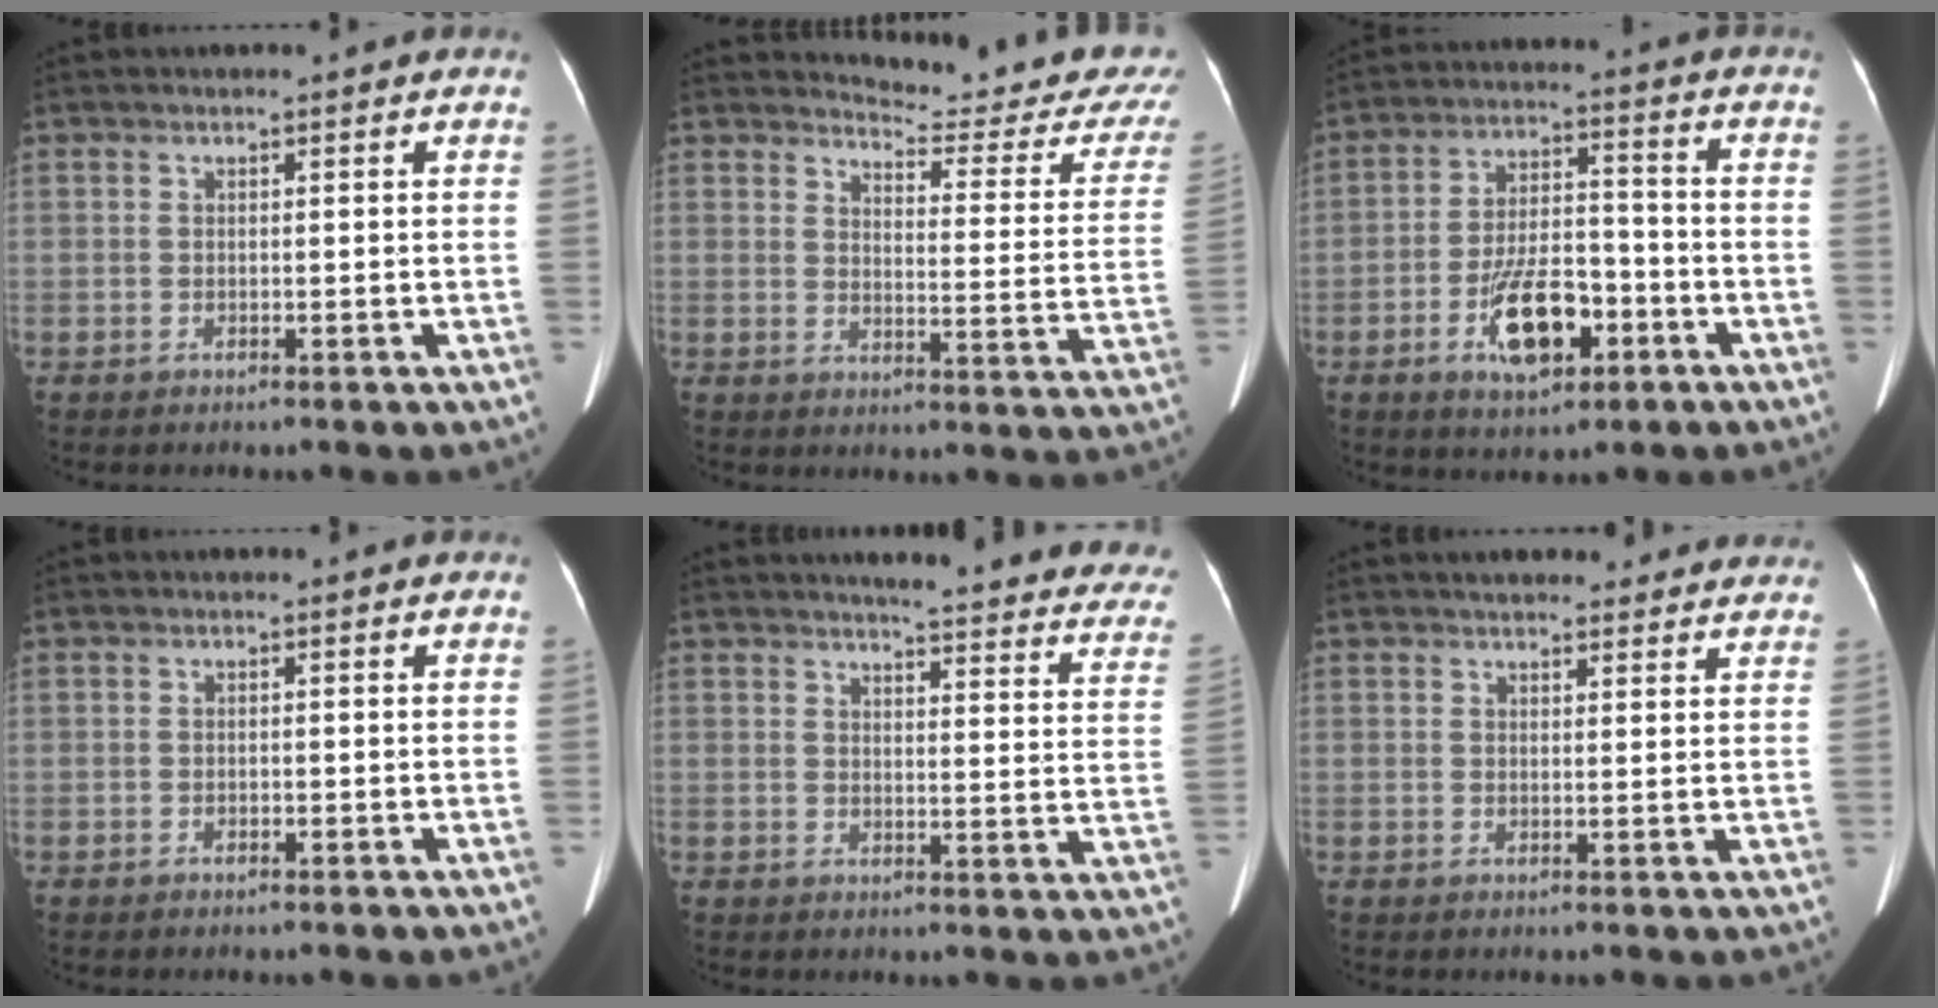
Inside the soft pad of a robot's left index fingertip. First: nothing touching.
{"total": 17.1, "force": [16.7, 1.1, 3.8], "torque": [-0.033, -0.115, 0.171]}
{"total": 10.6, "force": [-4.7, 4.4, 8.4], "torque": [-0.161, 0.007, -0.077]}
{"total": 0.6, "force": [-0.4, 0.3, 0.2], "torque": [-0.005, 0.000, -0.007]}
{"total": 23.4, "force": [21.9, 2.6, 7.9], "torque": [-0.078, -0.094, 0.227]}
{"total": 10.9, "force": [9.8, 3.1, 3.7], "torque": [-0.025, 0.023, 0.111]}